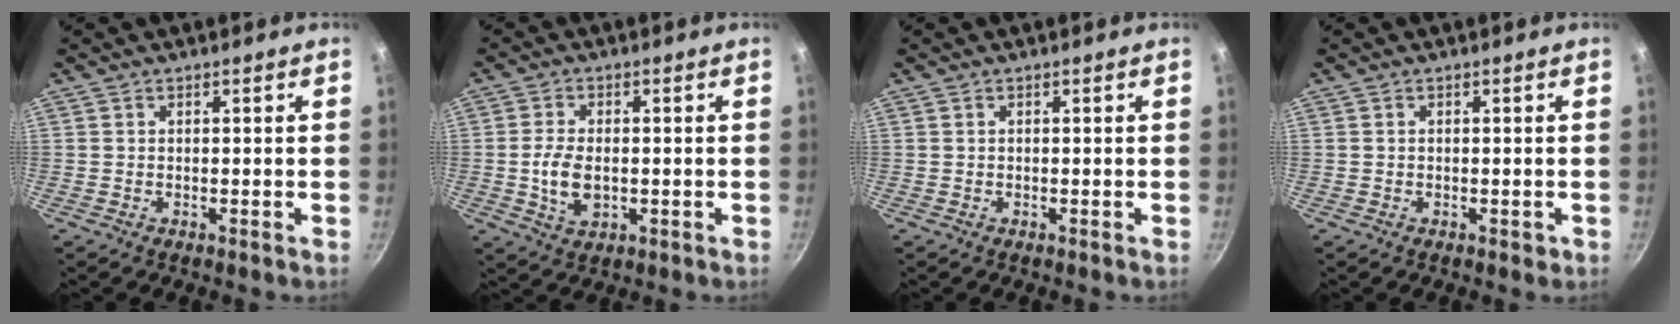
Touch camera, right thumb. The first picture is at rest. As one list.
[{"total": 6.7, "force": [-0.6, 4.1, 5.3], "torque": [-0.103, 0.002, -0.008]}, {"total": 0.0}, {"total": 1.0, "force": [-0.2, 0.8, 0.6], "torque": [-0.004, 0.001, -0.004]}]